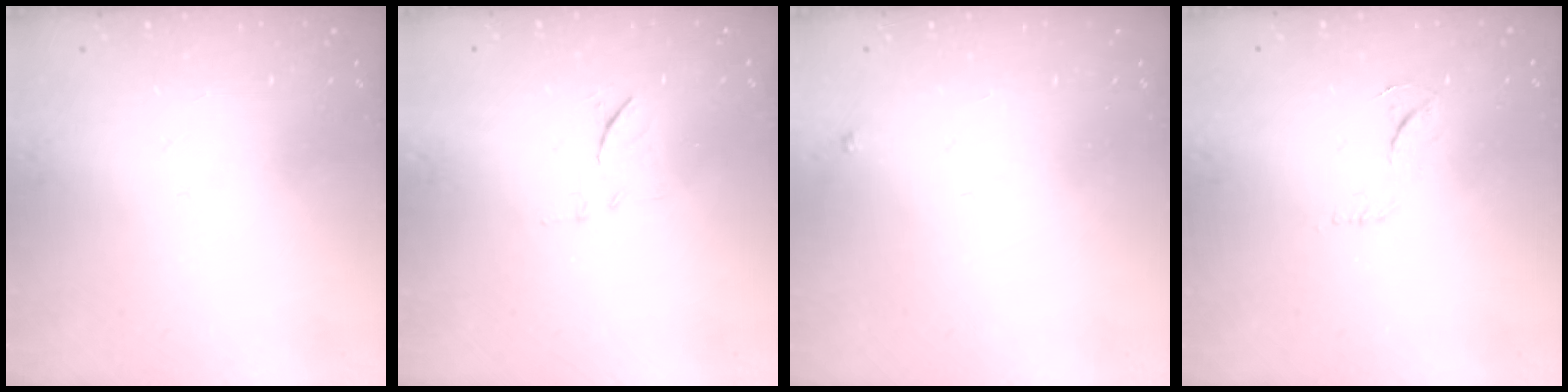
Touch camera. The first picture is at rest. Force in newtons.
{"total": 8.1, "press": 8.0, "slide": 0.7}
{"total": 2.7, "press": 2.7, "slide": 0.3}
{"total": 6.1, "press": 6.1, "slide": 0.3}